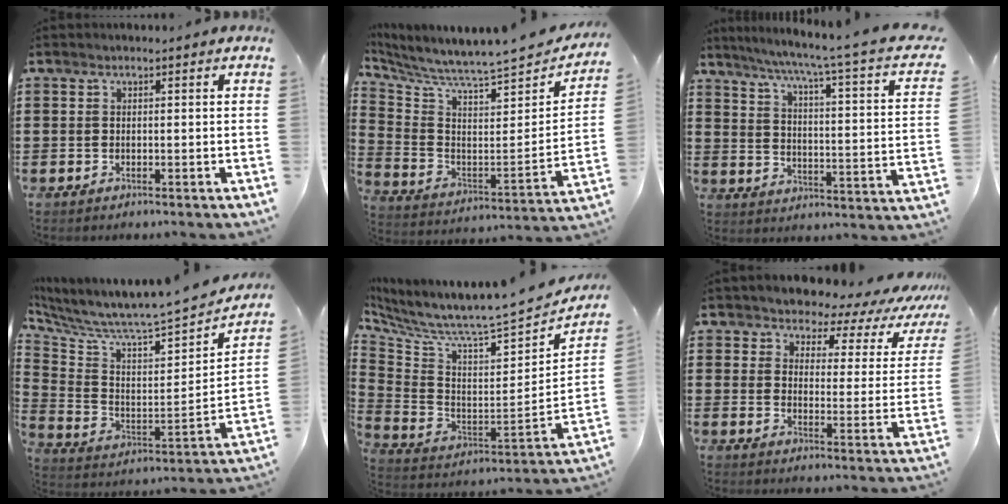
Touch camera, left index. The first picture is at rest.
{"total": 5.5, "force": [5.2, -0.5, 1.8], "torque": [-0.068, -0.067, 0.080]}
{"total": 5.0, "force": [3.7, -1.1, 3.2], "torque": [-0.080, -0.043, 0.049]}
{"total": 5.5, "force": [5.1, -0.6, 1.9], "torque": [-0.068, -0.064, 0.072]}
{"total": 6.1, "force": [5.1, 0.1, 3.5], "torque": [-0.092, -0.061, 0.071]}
{"total": 4.6, "force": [4.0, 1.7, 1.5], "torque": [-0.048, -0.029, 0.062]}